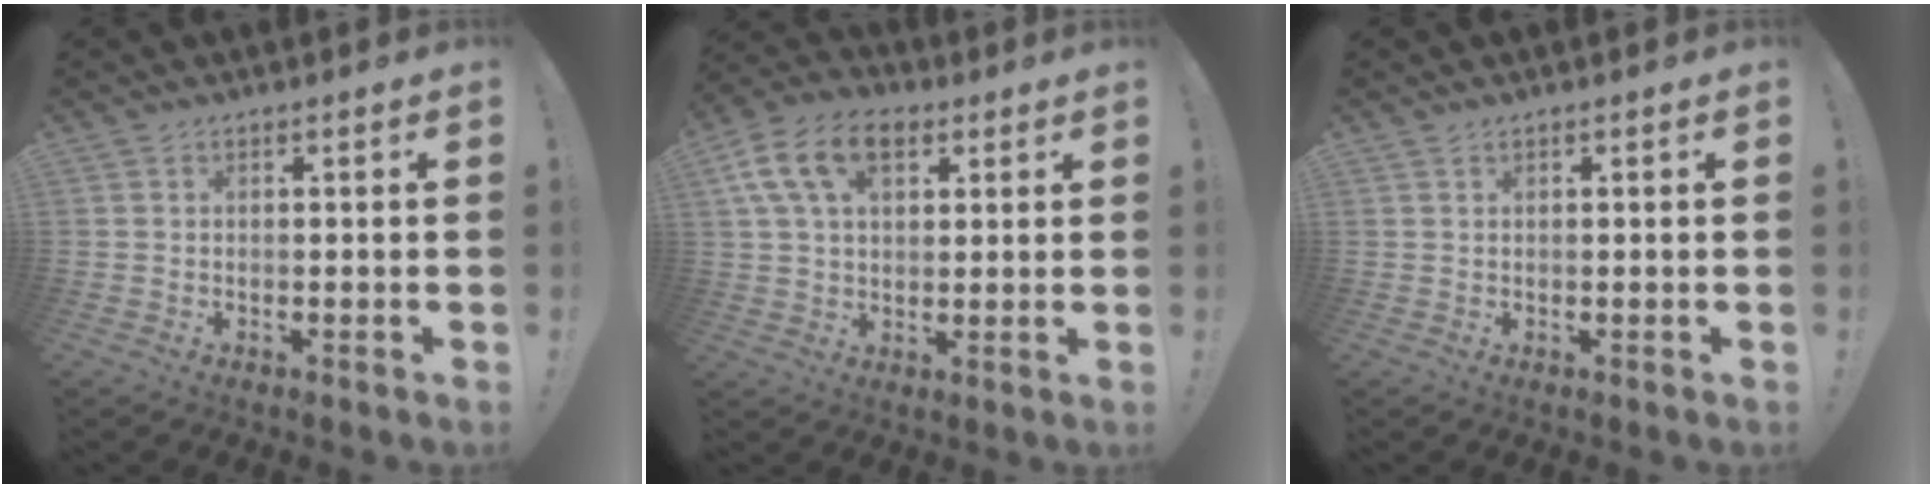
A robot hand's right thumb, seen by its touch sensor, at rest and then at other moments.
{"total": 14.3, "force": [5.9, 8.9, 9.5], "torque": [-0.162, -0.009, 0.111]}
{"total": 0.7, "force": [0.6, 0.3, 0.0], "torque": [0.001, 0.001, 0.012]}